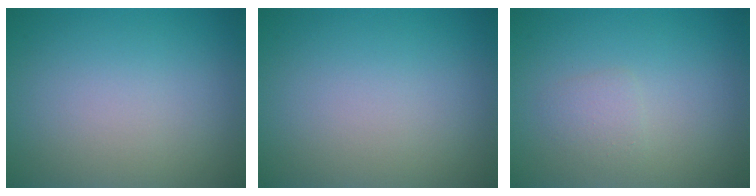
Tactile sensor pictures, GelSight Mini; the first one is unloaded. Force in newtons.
{"total": 0.0}
{"total": 1.2, "press": 1.2, "slide": 0.0}